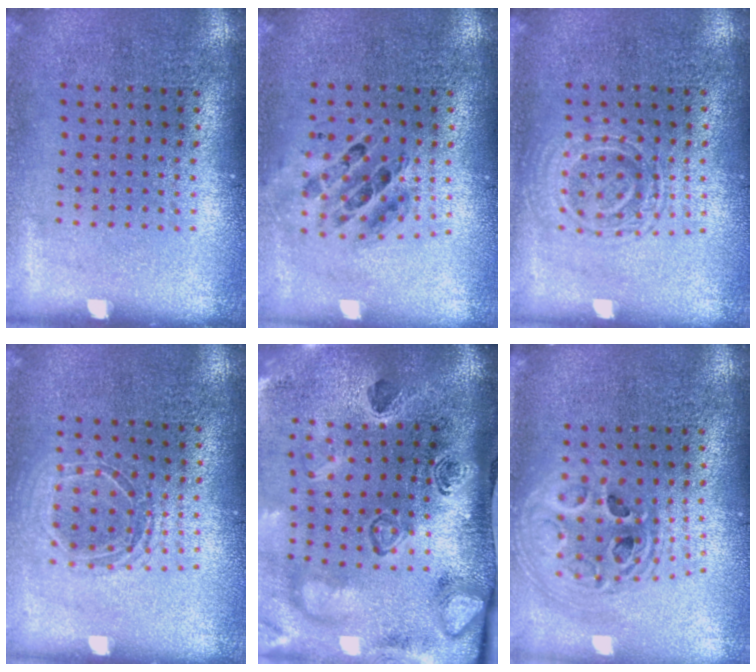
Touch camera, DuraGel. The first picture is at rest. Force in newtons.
{"total": 0.8, "press": 0.7, "slide": 0.2}
{"total": 1.4, "press": 1.3, "slide": 0.4}
{"total": 1.4, "press": 1.2, "slide": 0.7}
{"total": 4.7, "press": 3.3, "slide": 3.3}
{"total": 2.1, "press": 1.7, "slide": 1.3}